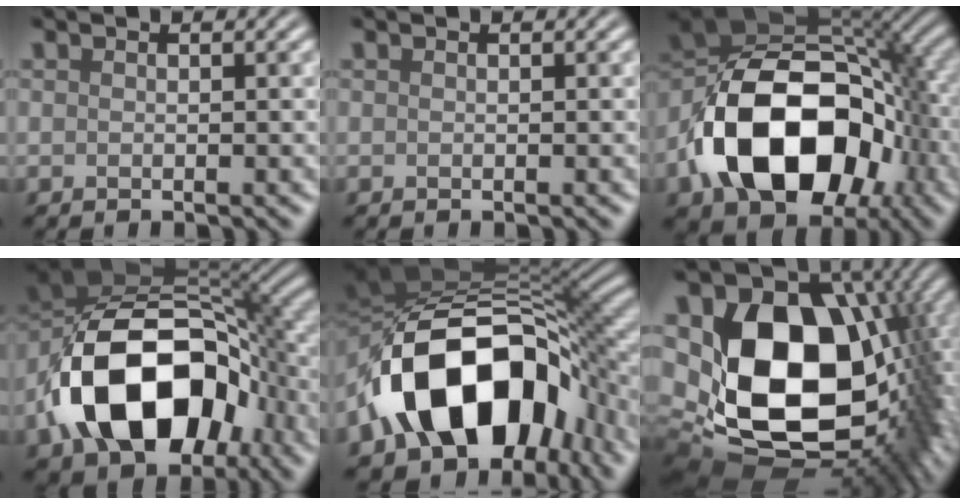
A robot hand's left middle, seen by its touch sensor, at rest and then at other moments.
{"total": 0.0}
{"total": 15.4, "force": [-4.5, 9.9, 10.9], "torque": [-0.190, 0.003, -0.088]}
{"total": 15.3, "force": [-5.1, 9.5, 10.8], "torque": [-0.188, -0.001, -0.094]}
{"total": 16.0, "force": [-5.0, 10.1, 11.4], "torque": [-0.179, 0.003, -0.085]}
{"total": 18.8, "force": [1.4, 13.1, 13.4], "torque": [-0.247, -0.046, 0.066]}